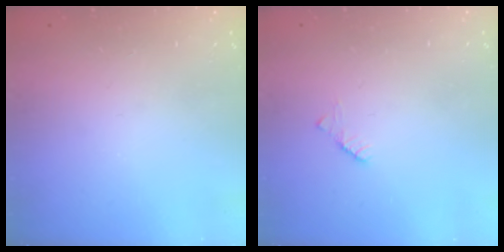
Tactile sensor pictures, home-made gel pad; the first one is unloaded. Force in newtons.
{"total": 2.2, "press": 2.2, "slide": 0.3}